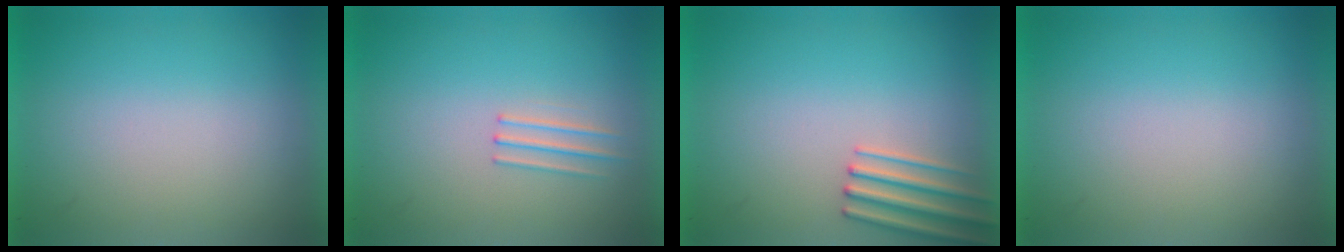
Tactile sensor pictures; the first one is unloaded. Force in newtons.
{"total": 1.2}
{"total": 2.7}
{"total": 0.0}